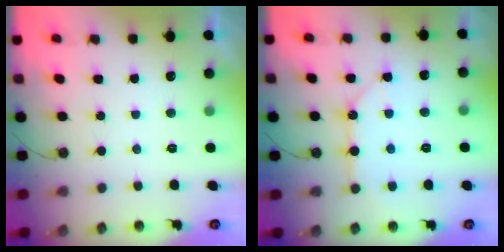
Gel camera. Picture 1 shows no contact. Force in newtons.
{"total": 10.6, "press": 10.6, "slide": 0.6}